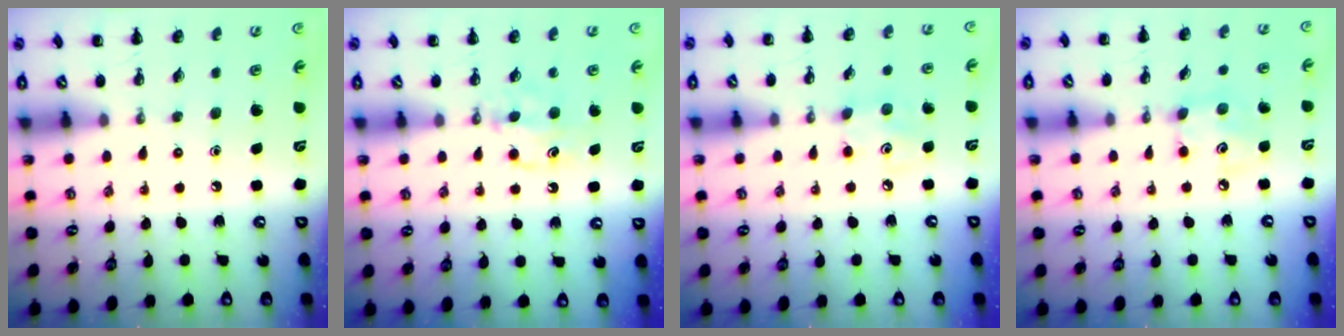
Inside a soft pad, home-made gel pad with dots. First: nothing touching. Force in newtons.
{"total": 6.3, "press": 6.1, "slide": 1.6}
{"total": 5.4, "press": 5.3, "slide": 1.1}
{"total": 4.9, "press": 4.9, "slide": 0.6}